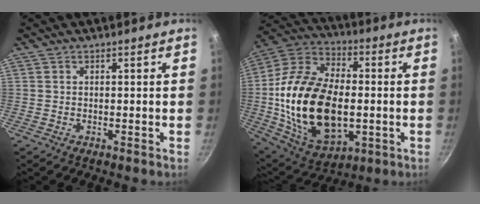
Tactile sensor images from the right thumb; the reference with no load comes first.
{"total": 27.6, "force": [-2.1, 16.7, 21.9], "torque": [-0.397, 0.018, -0.030]}